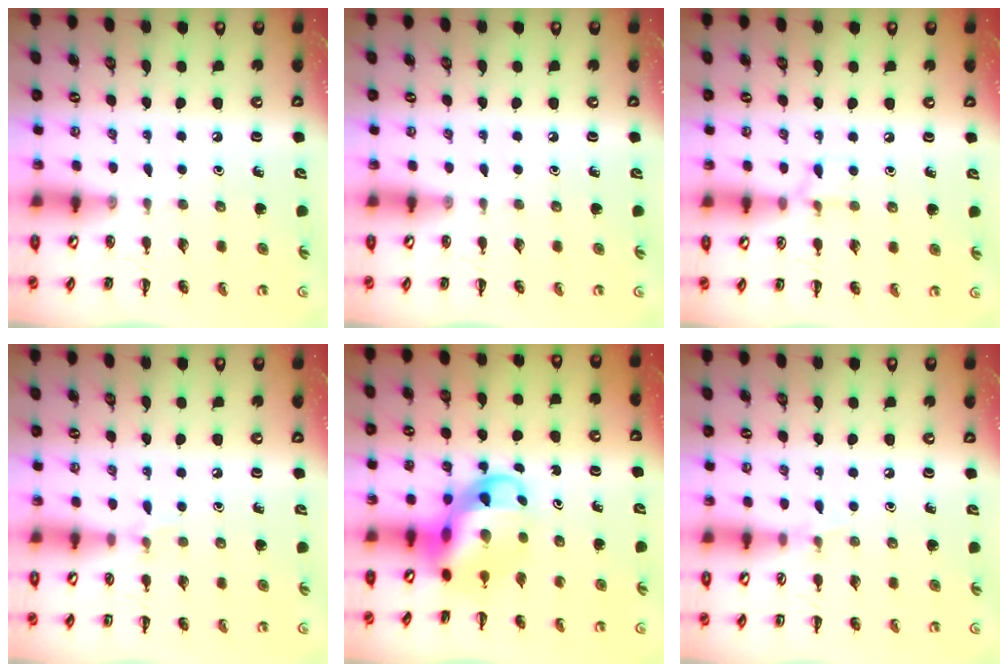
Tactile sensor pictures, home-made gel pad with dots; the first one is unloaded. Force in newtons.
{"total": 0.0}
{"total": 4.8, "press": 4.6, "slide": 1.5}
{"total": 4.4, "press": 4.1, "slide": 1.5}
{"total": 6.7, "press": 6.4, "slide": 1.8}
{"total": 3.8, "press": 3.6, "slide": 1.4}